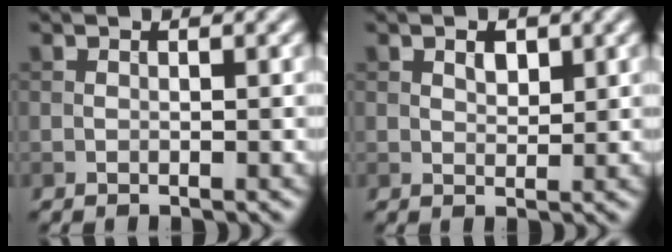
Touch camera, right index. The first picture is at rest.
{"total": 1.5, "force": [0.8, 0.9, 0.9], "torque": [-0.013, 0.001, 0.013]}